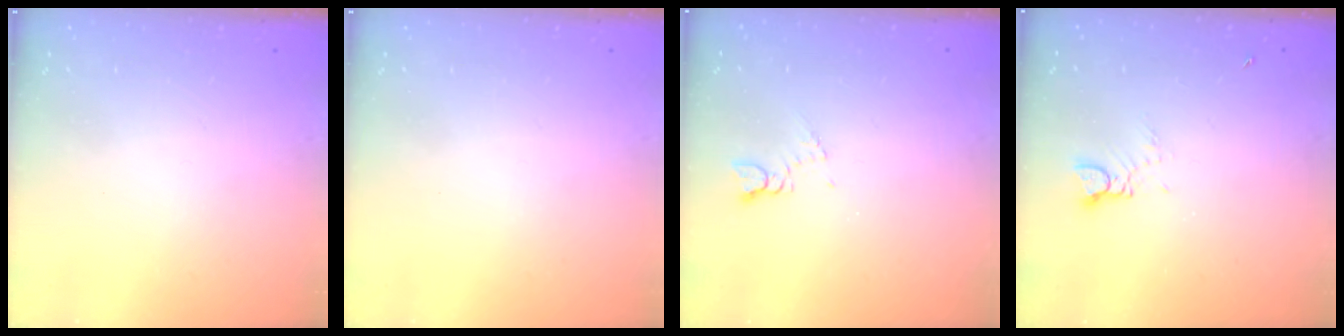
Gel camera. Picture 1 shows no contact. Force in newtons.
{"total": 0.0}
{"total": 2.6, "press": 2.6, "slide": 0.4}
{"total": 1.9, "press": 1.9, "slide": 0.1}